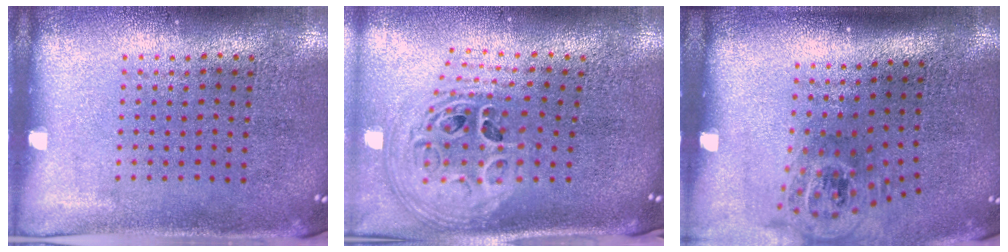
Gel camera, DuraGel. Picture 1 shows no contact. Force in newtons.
{"total": 2.9, "press": 2.0, "slide": 2.1}
{"total": 1.7, "press": 1.2, "slide": 1.2}